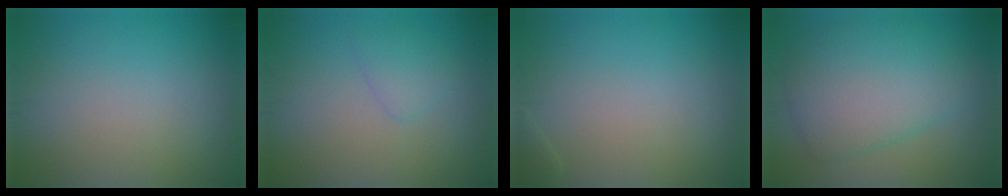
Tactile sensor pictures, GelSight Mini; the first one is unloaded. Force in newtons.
{"total": 1.6, "press": 1.6, "slide": 0.1}
{"total": 0.5, "press": 0.5, "slide": 0.1}
{"total": 7.4, "press": 7.4, "slide": 0.1}